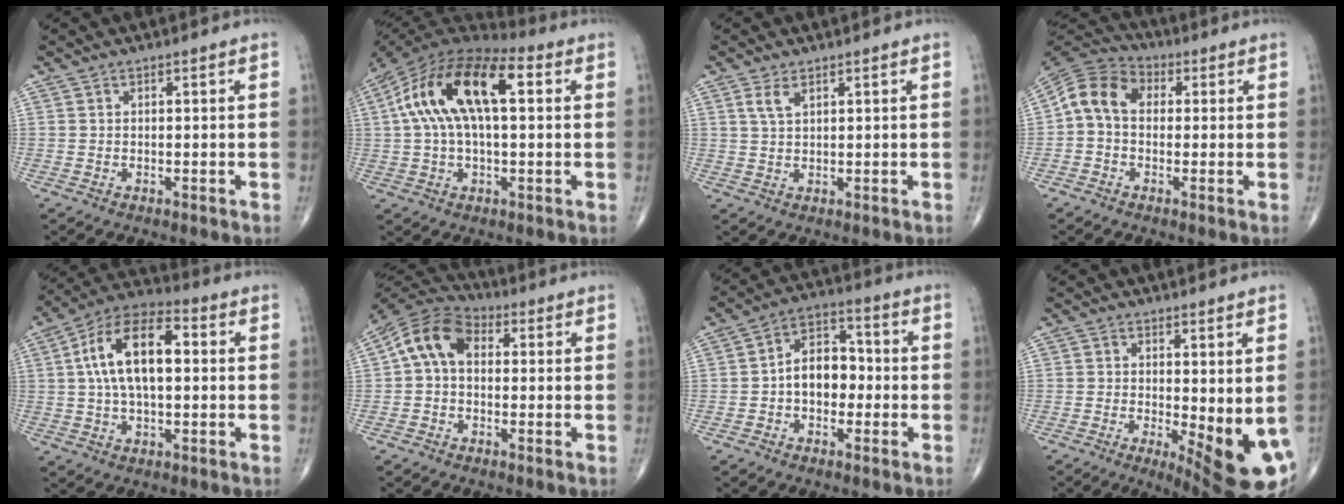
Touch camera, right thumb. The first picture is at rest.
{"total": 19.1, "force": [4.0, 9.0, 16.3], "torque": [-0.304, 0.039, 0.058]}
{"total": 2.8, "force": [1.5, 1.2, 2.0], "torque": [-0.042, 0.001, 0.037]}
{"total": 9.1, "force": [0.5, 6.9, 6.0], "torque": [-0.094, 0.029, -0.007]}
{"total": 15.0, "force": [2.0, 7.6, 12.8], "torque": [-0.228, 0.031, 0.027]}
{"total": 9.7, "force": [1.0, 6.8, 6.8], "torque": [-0.118, 0.031, 0.003]}
{"total": 8.8, "force": [-1.2, 6.1, 6.3], "torque": [-0.073, 0.034, -0.035]}
{"total": 12.1, "force": [-2.6, 3.6, 11.2], "torque": [-0.143, -0.024, -0.025]}